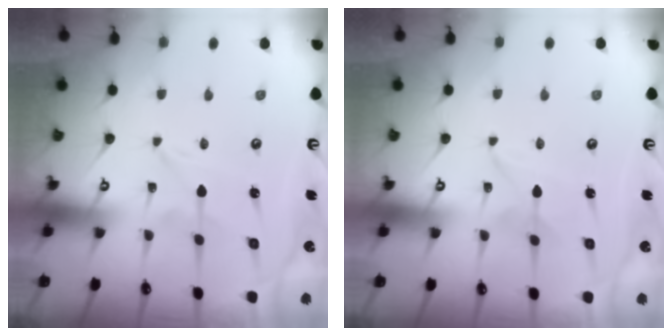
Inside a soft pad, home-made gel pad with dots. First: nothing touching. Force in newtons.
{"total": 1.3, "press": 1.3, "slide": 0.1}